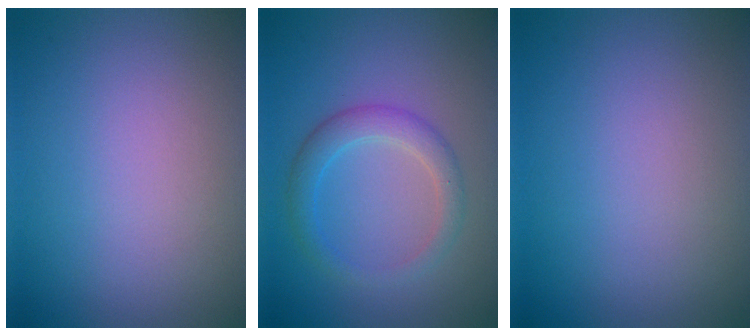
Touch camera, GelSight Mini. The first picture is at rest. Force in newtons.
{"total": 2.8, "press": 2.8, "slide": 0.3}
{"total": 0.0}